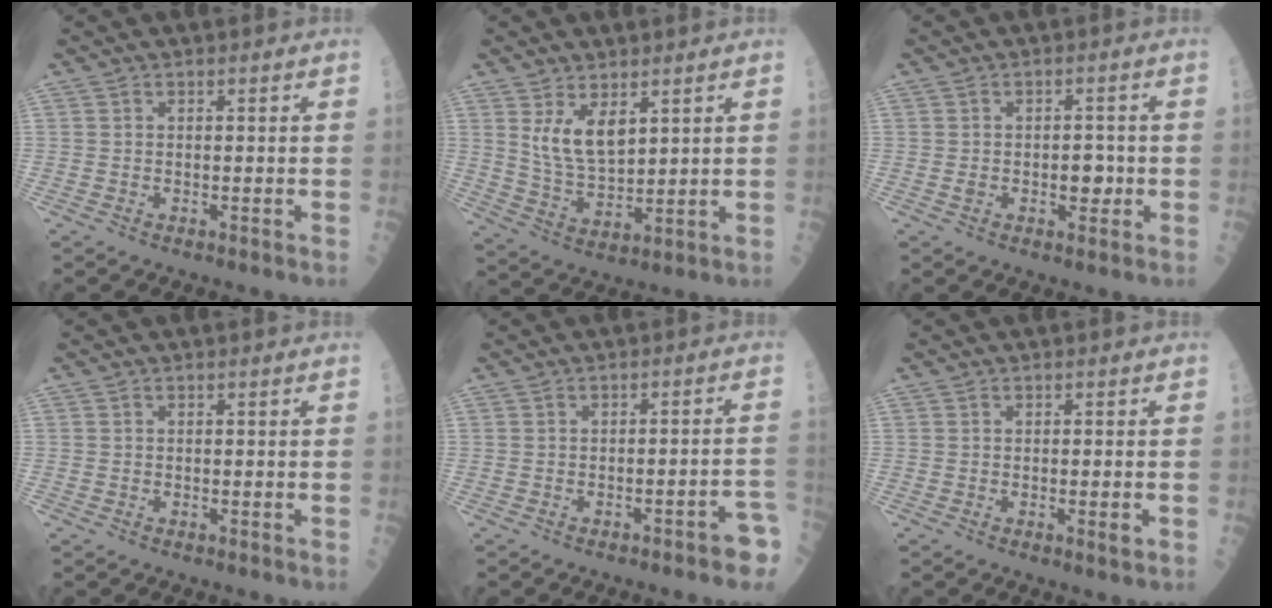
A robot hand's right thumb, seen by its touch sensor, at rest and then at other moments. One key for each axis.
{"total": 7.7, "fx": 3.6, "fy": 3.5, "fz": 5.9, "tx": -0.096, "ty": -0.031, "tz": 0.080}
{"total": 4.0, "fx": -0.6, "fy": 2.5, "fz": 3.1, "tx": -0.026, "ty": 0.008, "tz": -0.005}
{"total": 0.0}
{"total": 5.1, "fx": -3.0, "fy": 1.2, "fz": 4.0, "tx": -0.041, "ty": 0.034, "tz": -0.033}
{"total": 1.8, "fx": -0.5, "fy": 0.3, "fz": 1.7, "tx": -0.026, "ty": -0.005, "tz": -0.007}